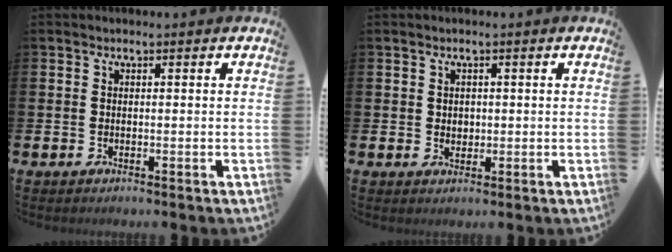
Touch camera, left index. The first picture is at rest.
{"total": 1.4, "force": [0.8, 1.1, 0.5], "torque": [0.002, 0.003, 0.012]}